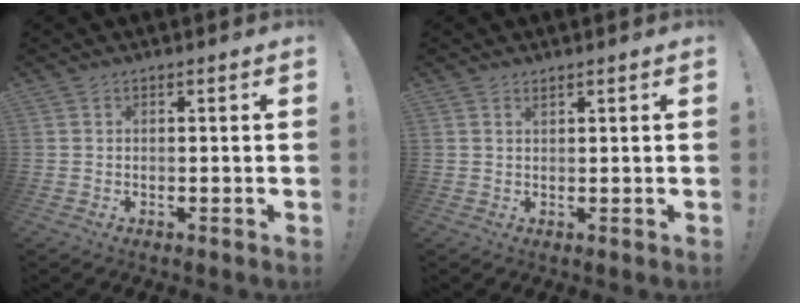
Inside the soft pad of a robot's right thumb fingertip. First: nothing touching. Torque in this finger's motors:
{"motor_torque": [-0.22, 0.26, -0.10, 0.24, -0.02]}